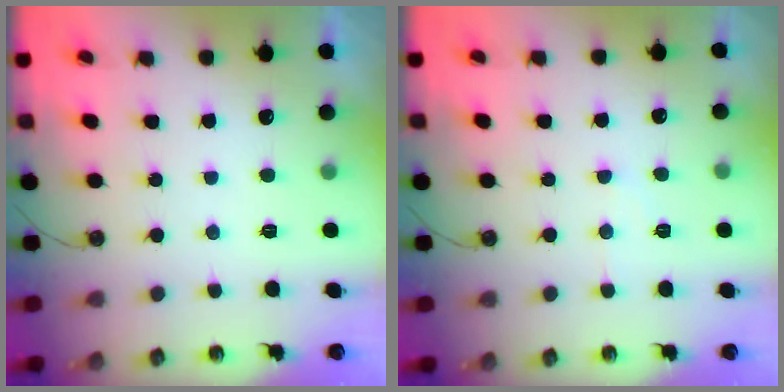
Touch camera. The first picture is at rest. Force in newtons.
{"total": 6.4, "press": 6.3, "slide": 1.0}